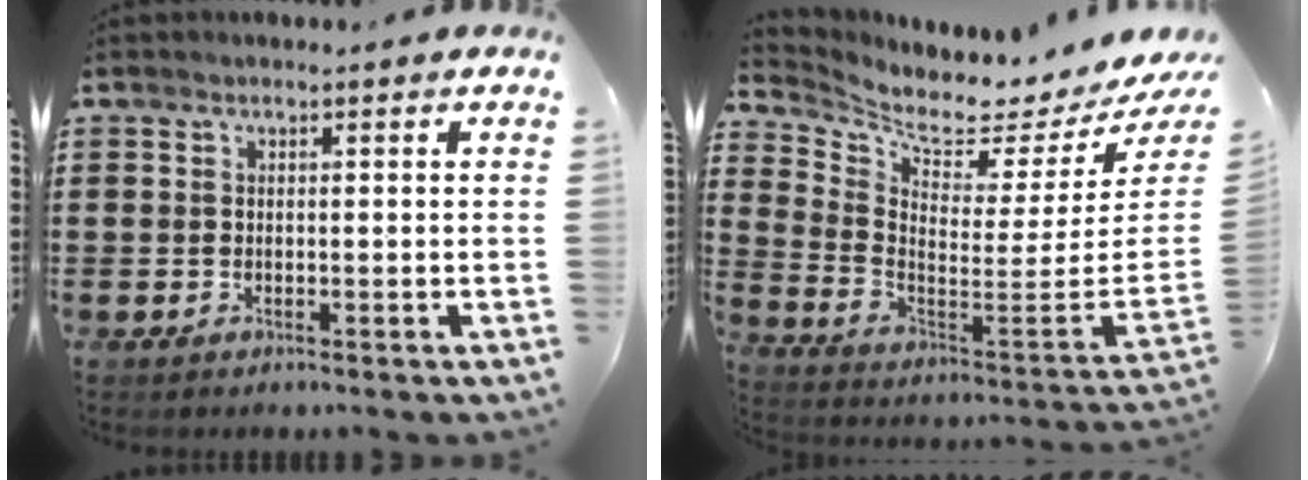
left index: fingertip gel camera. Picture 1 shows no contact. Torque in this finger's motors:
{"motor_torque": [0.00, -2.14, 0.07, 0.00]}